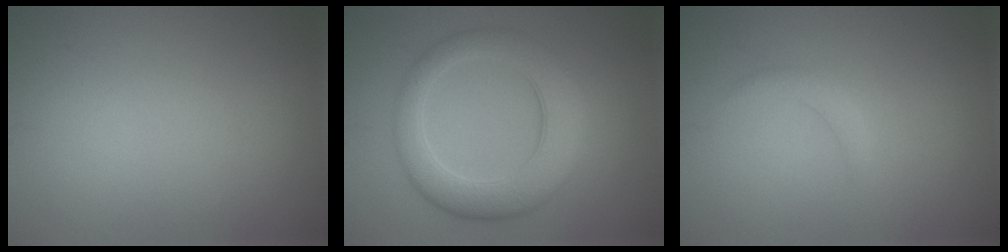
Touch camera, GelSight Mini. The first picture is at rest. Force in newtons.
{"total": 6.5, "press": 6.5, "slide": 0.1}
{"total": 1.2, "press": 1.2, "slide": 0.2}